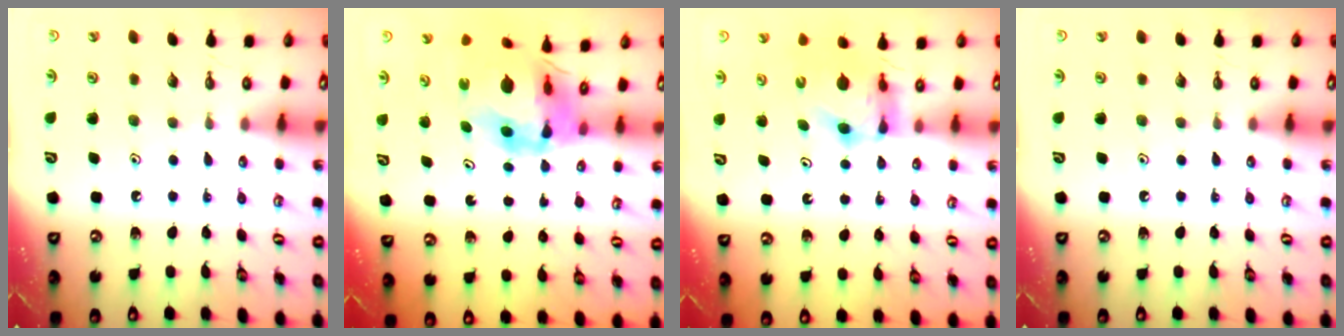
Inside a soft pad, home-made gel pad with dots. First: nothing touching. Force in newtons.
{"total": 10.9, "press": 10.8, "slide": 1.4}
{"total": 5.6, "press": 5.6, "slide": 0.3}
{"total": 0.0}